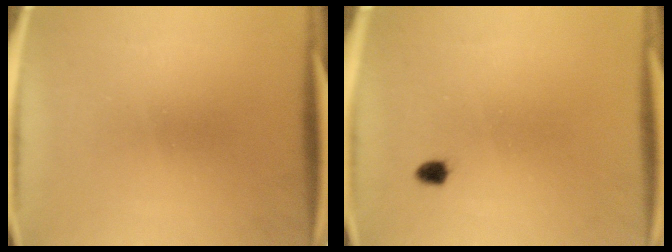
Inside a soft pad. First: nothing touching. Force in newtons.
{"total": 1.2}